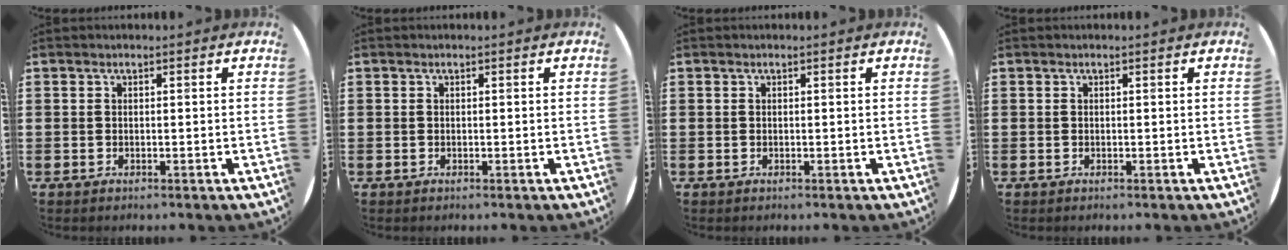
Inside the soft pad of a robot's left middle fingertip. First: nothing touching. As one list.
[{"total": 0.0}, {"total": 0.0}, {"total": 0.0}]